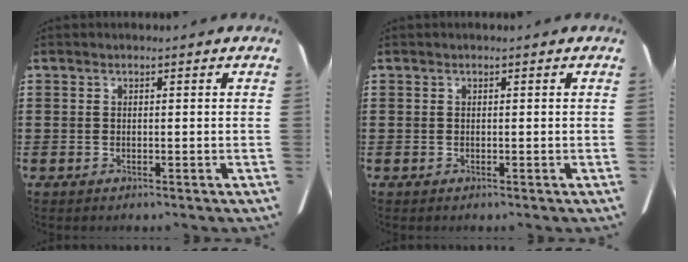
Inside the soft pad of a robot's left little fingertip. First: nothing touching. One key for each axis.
{"total": 0.0}